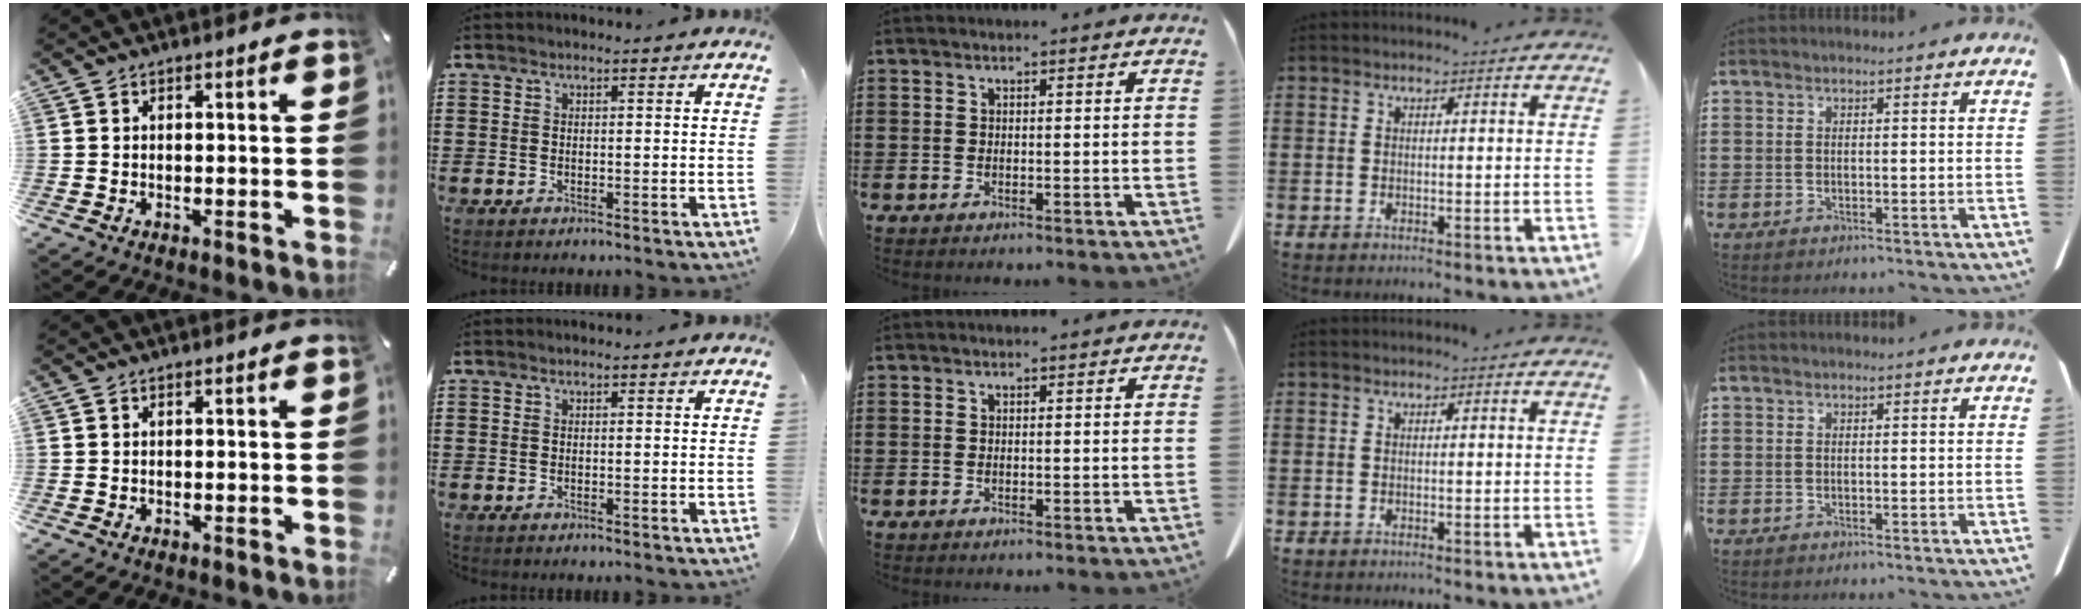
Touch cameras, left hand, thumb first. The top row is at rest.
{}